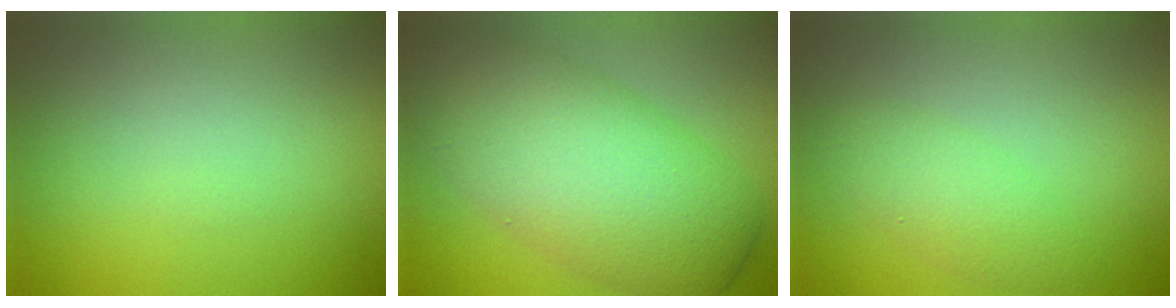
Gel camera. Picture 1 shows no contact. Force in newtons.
{"total": 10.1, "press": 10.1, "slide": 0.3}
{"total": 2.5, "press": 2.5, "slide": 0.1}